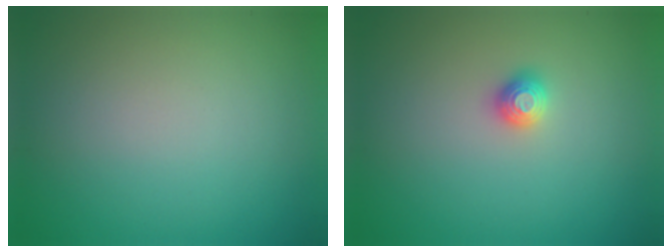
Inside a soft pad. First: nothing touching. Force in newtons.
{"total": 1.2, "press": 1.1, "slide": 0.2}